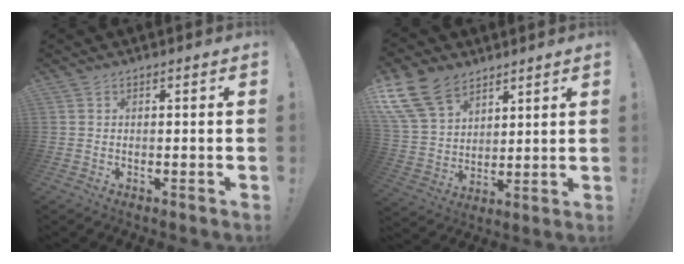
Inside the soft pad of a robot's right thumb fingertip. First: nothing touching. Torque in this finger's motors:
{"motor_torque": [1.86, 3.14, 0.62, -0.02, 0.33]}